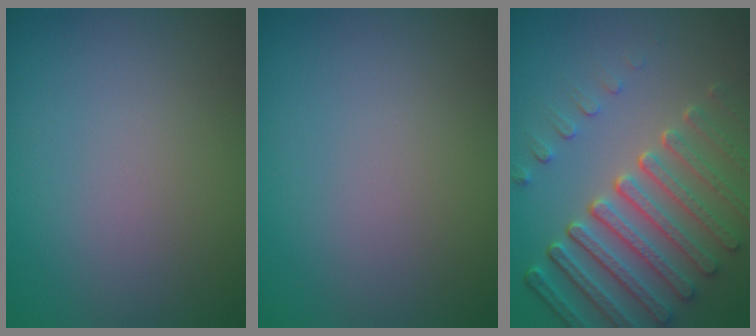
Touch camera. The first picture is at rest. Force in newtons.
{"total": 0.0}
{"total": 7.0, "press": 5.3, "slide": 4.5}